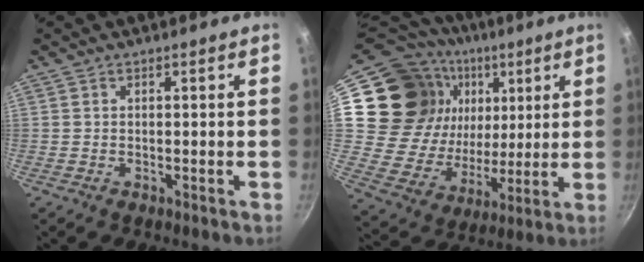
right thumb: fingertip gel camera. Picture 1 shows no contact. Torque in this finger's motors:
{"motor_torque": [1.78, 3.16, 1.40, 0.75, 0.40]}